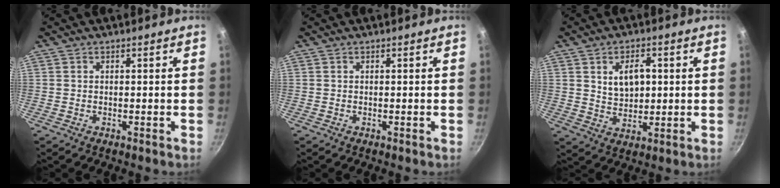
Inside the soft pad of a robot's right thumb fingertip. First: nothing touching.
{"total": 0.0}
{"total": 7.3, "force": [1.6, 4.8, 5.3], "torque": [-0.067, -0.008, 0.033]}